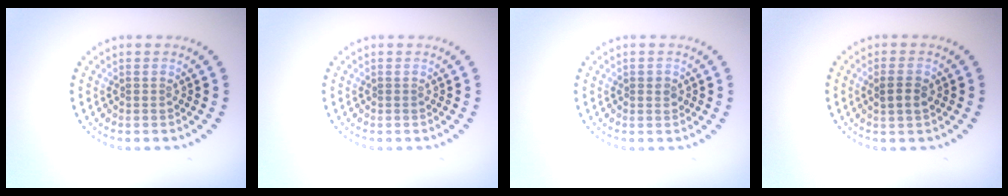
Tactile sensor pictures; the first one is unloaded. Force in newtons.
{"total": 0.0}
{"total": 0.9, "press": 0.9, "slide": 0.2}
{"total": 1.9, "press": 1.9, "slide": 0.4}